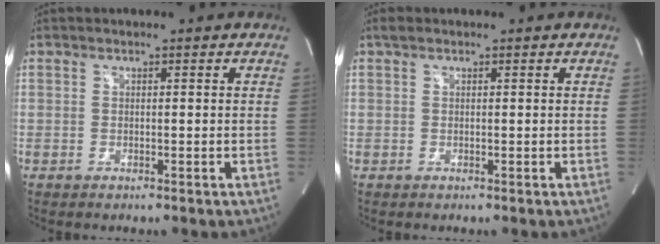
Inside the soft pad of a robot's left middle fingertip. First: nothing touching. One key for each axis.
{"total": 0.7, "fx": 0.5, "fy": 0.4, "fz": 0.3, "tx": -0.005, "ty": 0.008, "tz": 0.007}